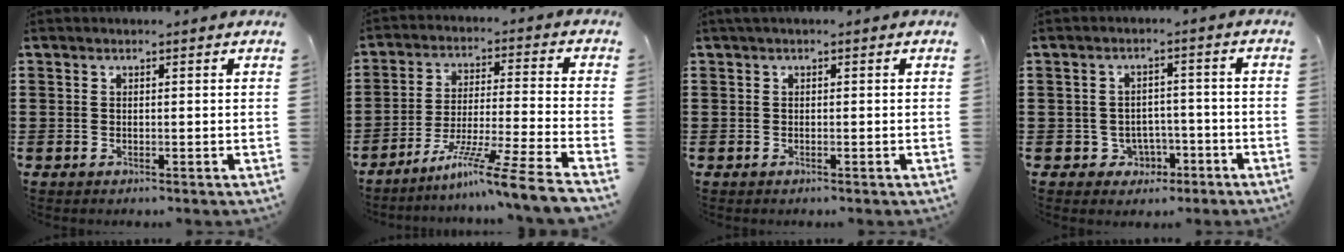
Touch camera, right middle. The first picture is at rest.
{"total": 9.9, "force": [-7.8, -1.2, 5.9], "torque": [-0.110, -0.009, -0.159]}
{"total": 0.6, "force": [0.2, -0.1, 0.5], "torque": [-0.010, 0.000, 0.004]}
{"total": 2.9, "force": [-1.8, 2.3, 0.6], "torque": [-0.023, 0.005, -0.039]}